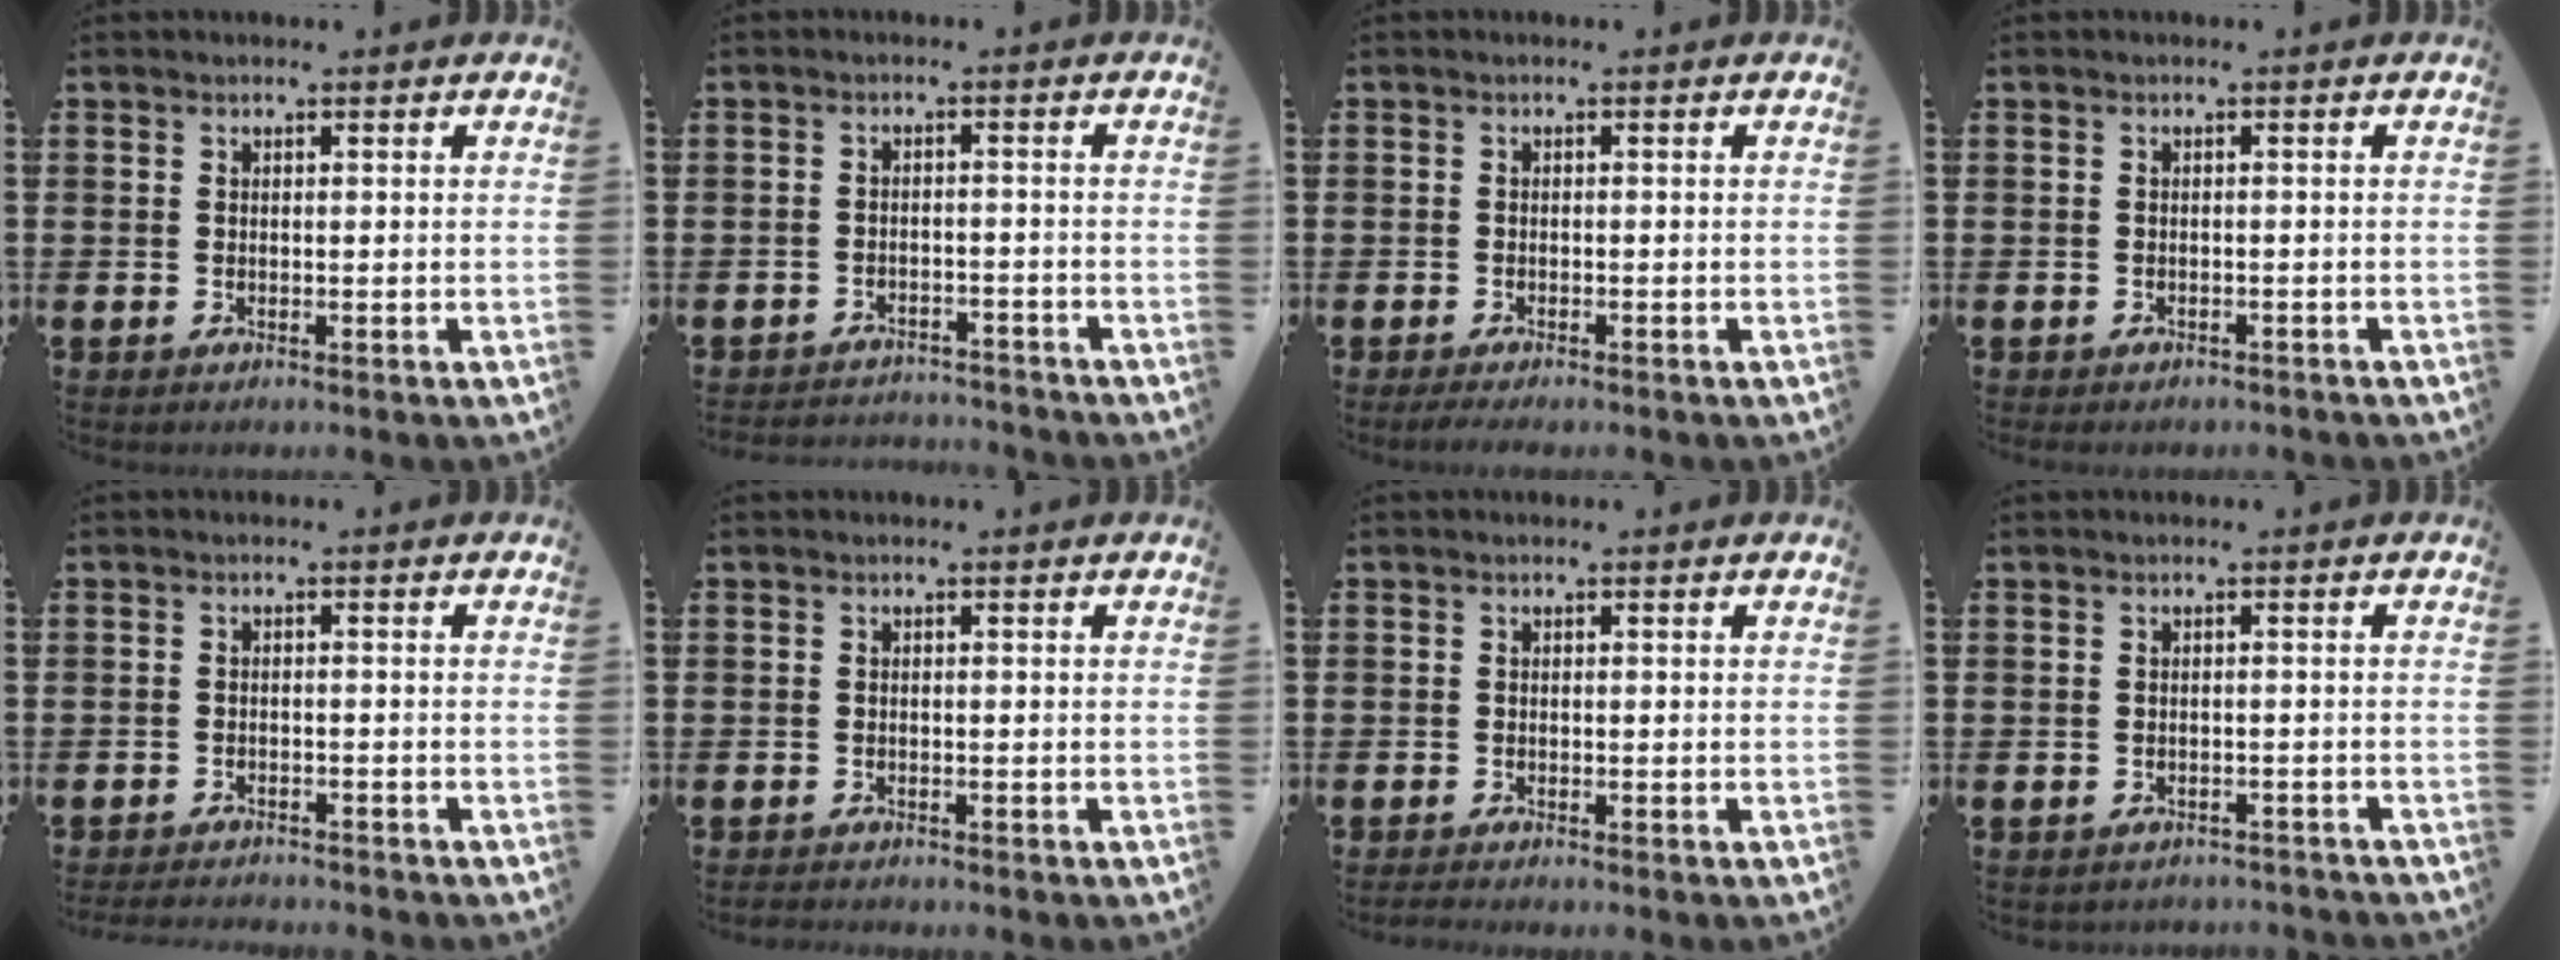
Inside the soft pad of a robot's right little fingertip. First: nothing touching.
{"total": 2.4, "force": [-2.3, 0.1, -0.3], "torque": [-0.003, 0.003, -0.053]}
{"total": 1.0, "force": [-0.7, 0.2, 0.6], "torque": [-0.013, -0.002, -0.014]}
{"total": 0.6, "force": [-0.6, 0.1, 0.0], "torque": [-0.002, -0.002, -0.012]}
{"total": 1.7, "force": [-1.7, 0.0, -0.1], "torque": [-0.003, 0.002, -0.036]}
{"total": 0.6, "force": [-0.6, 0.1, 0.1], "torque": [-0.004, -0.001, -0.013]}
{"total": 0.6, "force": [-0.6, 0.0, 0.3], "torque": [-0.005, -0.003, -0.012]}
{"total": 1.0, "force": [-1.0, 0.1, 0.0], "torque": [-0.003, 0.001, -0.022]}